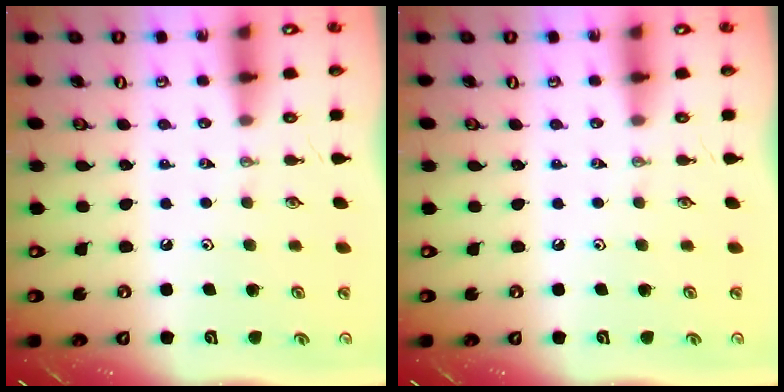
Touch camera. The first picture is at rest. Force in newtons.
{"total": 0.0}